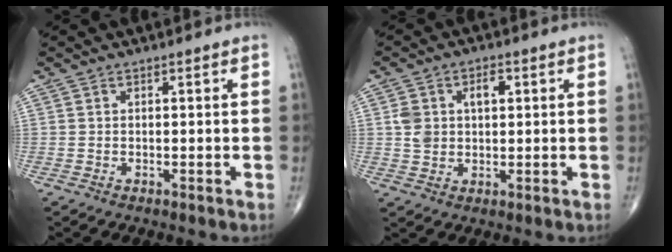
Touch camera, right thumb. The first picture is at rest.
{"total": 6.4, "force": [1.4, 4.5, 4.4], "torque": [-0.066, 0.011, 0.026]}